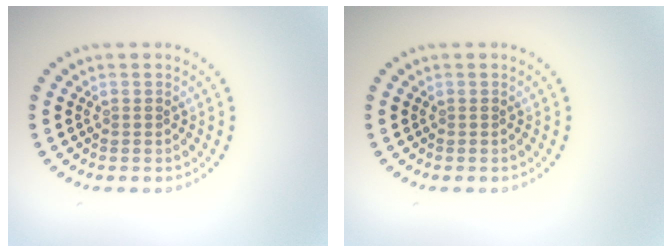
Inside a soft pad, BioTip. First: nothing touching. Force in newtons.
{"total": 0.0}